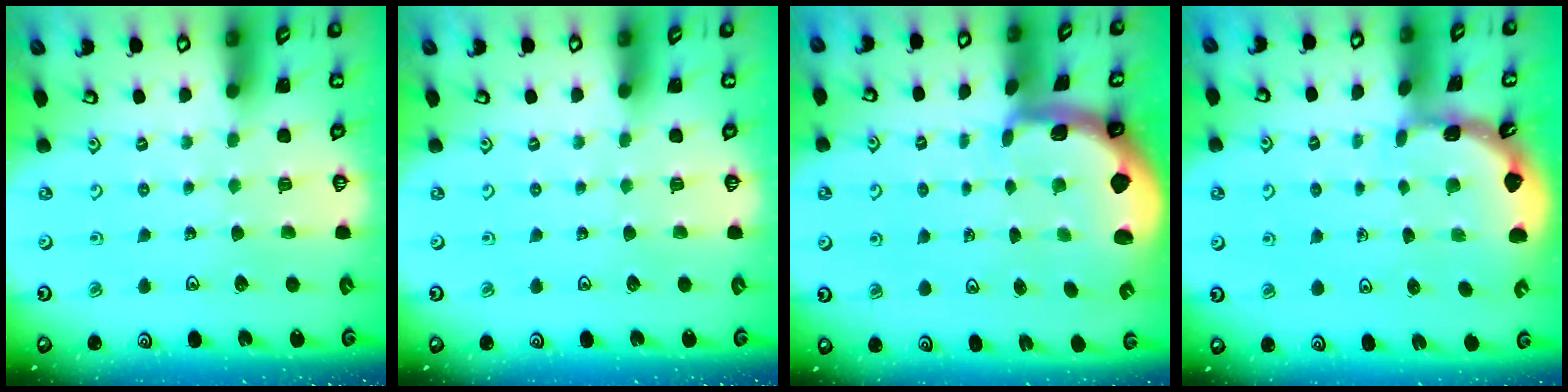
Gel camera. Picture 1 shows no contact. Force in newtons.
{"total": 0.0}
{"total": 1.6, "press": 1.5, "slide": 0.4}
{"total": 1.8, "press": 1.8, "slide": 0.1}